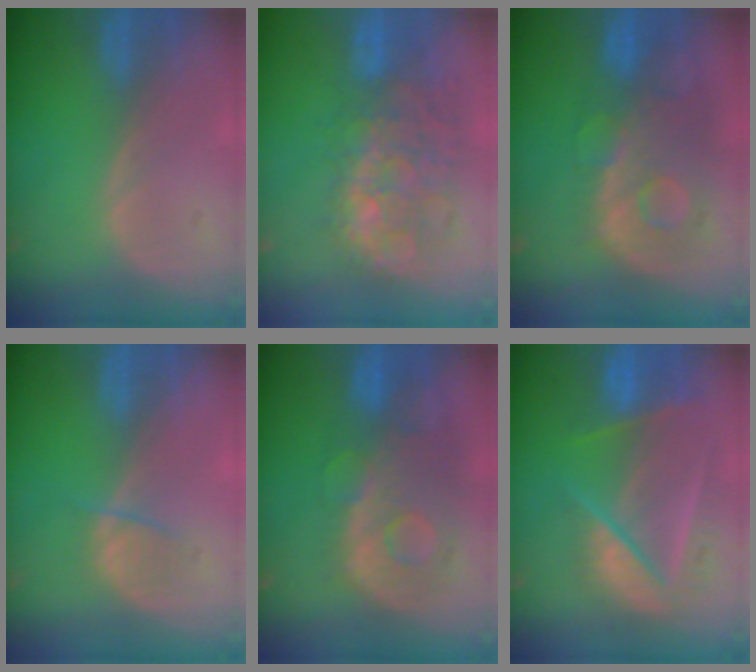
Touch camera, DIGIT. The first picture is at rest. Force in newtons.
{"total": 10.7, "press": 10.1, "slide": 3.6}
{"total": 11.6, "press": 9.8, "slide": 6.1}
{"total": 2.1, "press": 2.1, "slide": 0.3}
{"total": 11.2, "press": 9.7, "slide": 5.5}
{"total": 9.7, "press": 8.3, "slide": 5.1}